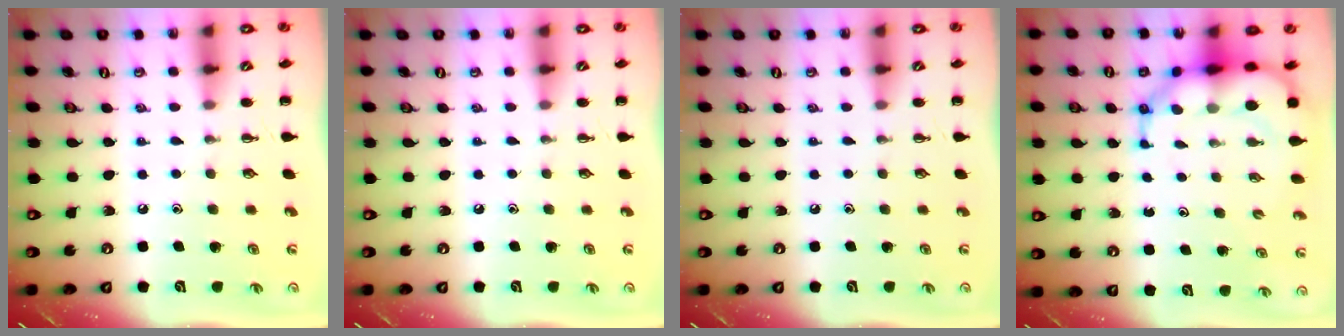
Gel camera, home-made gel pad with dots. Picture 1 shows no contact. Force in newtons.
{"total": 0.0}
{"total": 0.0}
{"total": 9.7, "press": 9.3, "slide": 2.7}